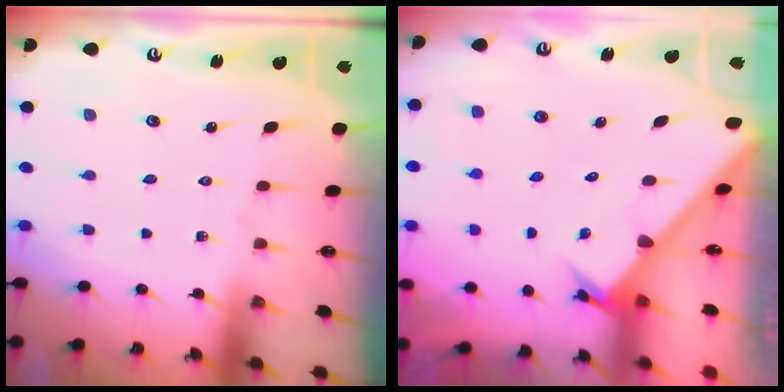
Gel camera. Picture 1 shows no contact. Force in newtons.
{"total": 2.4, "press": 2.4, "slide": 0.1}